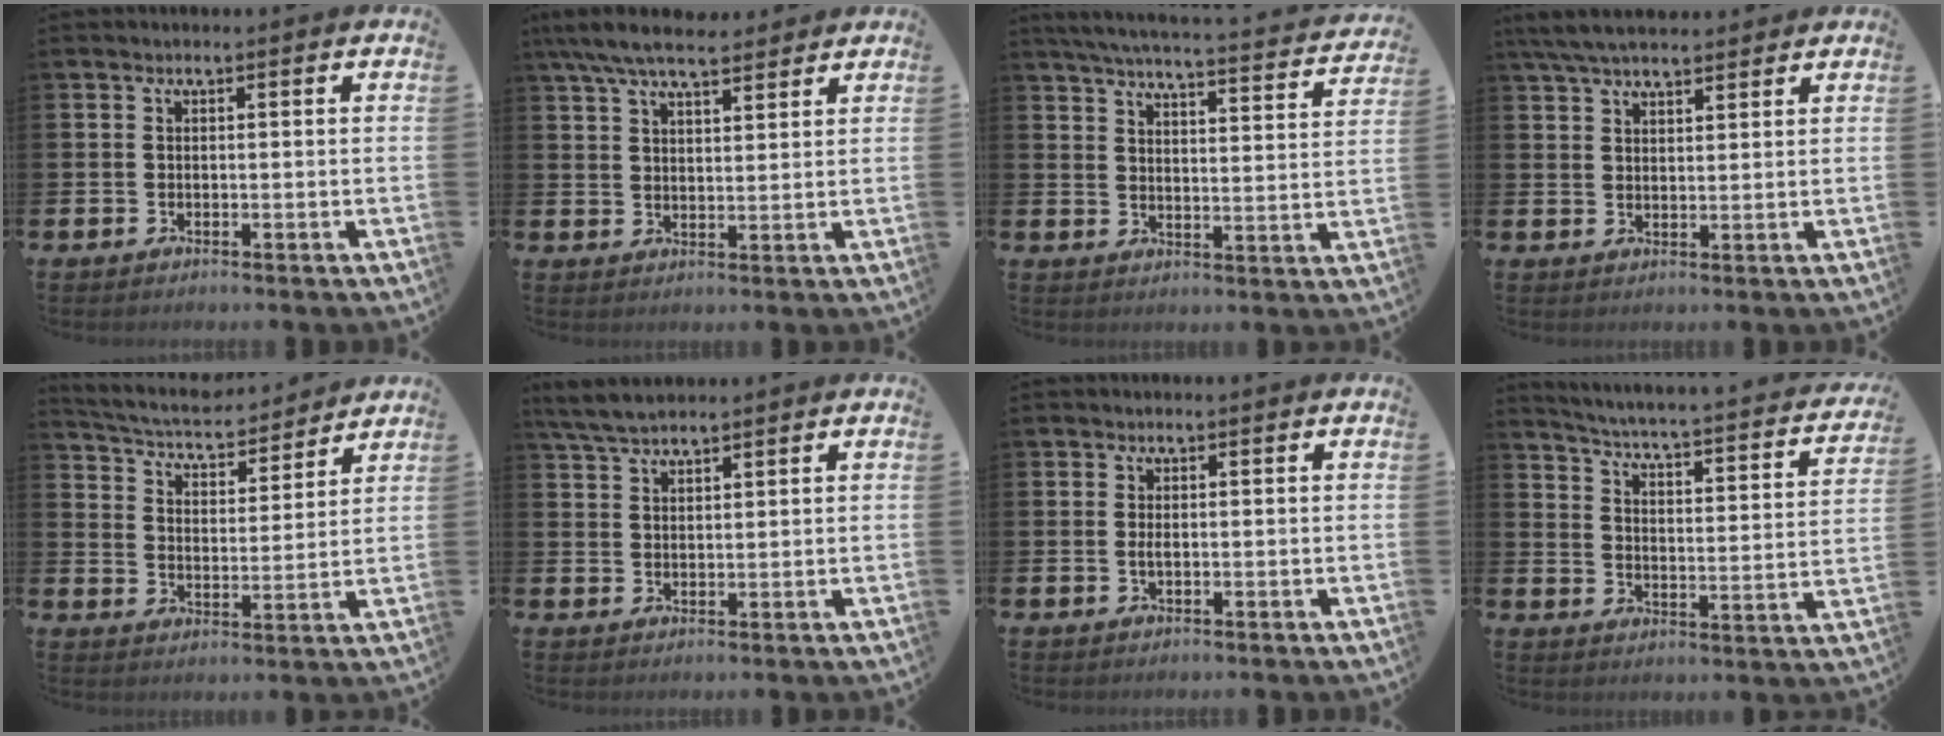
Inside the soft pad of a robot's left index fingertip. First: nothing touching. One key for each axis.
{"total": 7.1, "fx": 6.3, "fy": 1.8, "fz": 2.8, "tx": -0.073, "ty": -0.018, "tz": 0.115}
{"total": 5.3, "fx": 5.1, "fy": 0.2, "fz": 1.7, "tx": -0.049, "ty": -0.040, "tz": 0.083}
{"total": 5.3, "fx": 4.9, "fy": 1.2, "fz": 1.8, "tx": -0.055, "ty": -0.006, "tz": 0.092}
{"total": 5.9, "fx": 5.6, "fy": 1.2, "fz": 1.2, "tx": -0.058, "ty": -0.044, "tz": 0.095}
{"total": 4.4, "fx": 4.1, "fy": 0.8, "fz": 1.6, "tx": -0.049, "ty": -0.005, "tz": 0.077}
{"total": 0.9, "fx": 0.0, "fy": 0.3, "fz": 0.8, "tx": -0.016, "ty": 0.003, "tz": -0.002}
{"total": 3.4, "fx": 3.1, "fy": 0.2, "fz": 1.5, "tx": -0.051, "ty": -0.039, "tz": 0.040}